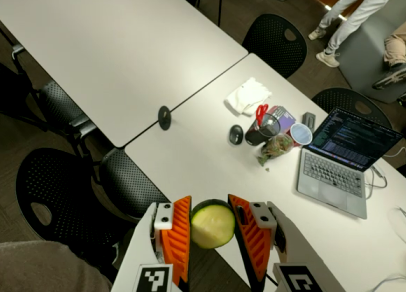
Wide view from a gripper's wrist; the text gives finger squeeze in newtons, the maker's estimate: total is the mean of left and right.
{"total": 12.0, "left": 12.3, "right": 11.7}